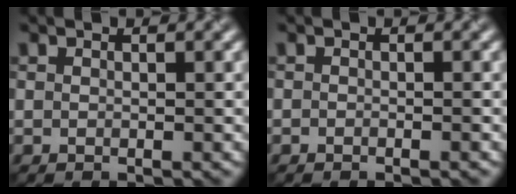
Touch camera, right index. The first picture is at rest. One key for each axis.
{"total": 0.7, "fx": -0.6, "fy": 0.1, "fz": 0.3, "tx": -0.004, "ty": 0.001, "tz": -0.011}